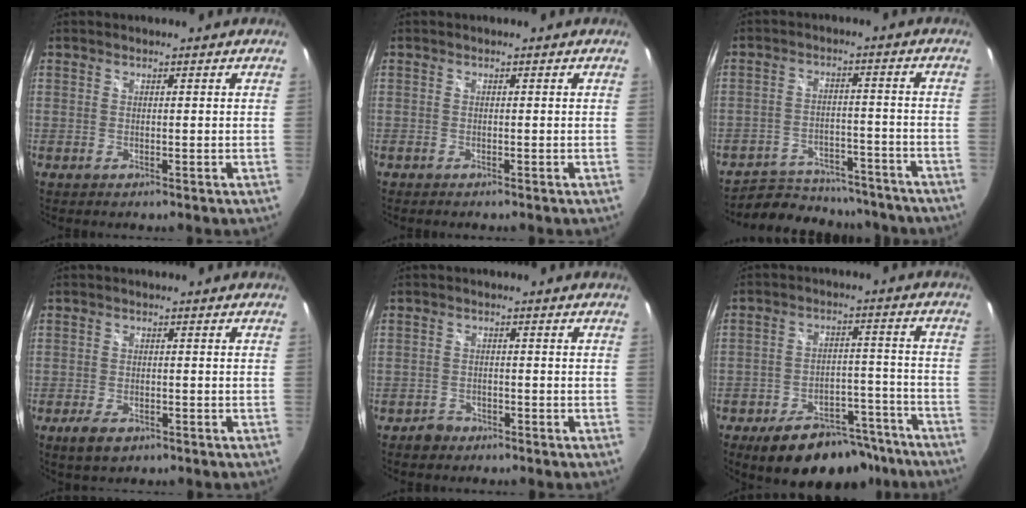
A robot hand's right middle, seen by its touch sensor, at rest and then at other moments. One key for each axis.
{"total": 0.6, "fx": -0.5, "fy": 0.2, "fz": 0.1, "tx": -0.003, "ty": -0.003, "tz": -0.012}
{"total": 19.0, "fx": -16.6, "fy": 6.9, "fz": 6.1, "tx": -0.128, "ty": 0.017, "tz": -0.212}
{"total": 4.2, "fx": -2.5, "fy": 2.1, "fz": 2.6, "tx": -0.062, "ty": -0.011, "tz": -0.043}
{"total": 2.5, "fx": -1.8, "fy": 1.7, "fz": 0.3, "tx": -0.009, "ty": 0.003, "tz": -0.029}
{"total": 15.7, "fx": -12.1, "fy": 7.4, "fz": 6.9, "tx": -0.123, "ty": 0.025, "tz": -0.154}